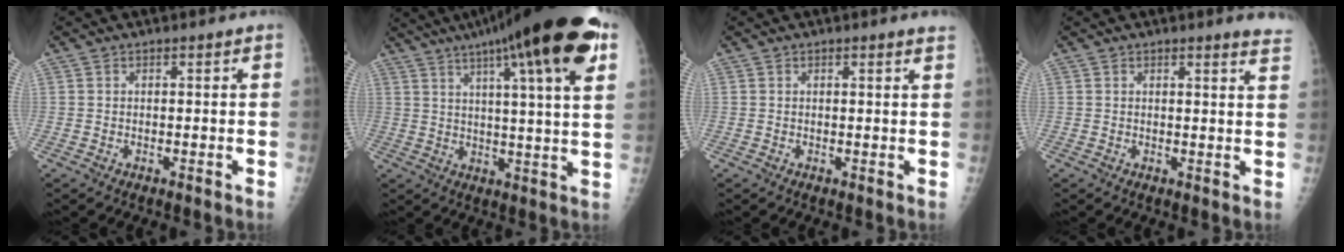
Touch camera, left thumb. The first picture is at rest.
{"total": 22.8, "force": [11.6, 3.1, 19.4], "torque": [-0.292, 0.000, 0.159]}
{"total": 1.8, "force": [1.6, -0.2, 0.9], "torque": [-0.012, -0.006, 0.014]}
{"total": 4.3, "force": [3.9, 0.1, 1.9], "torque": [-0.021, -0.024, 0.028]}